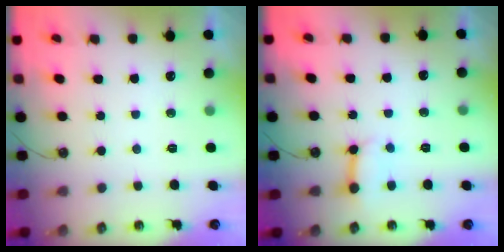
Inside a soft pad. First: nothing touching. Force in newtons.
{"total": 6.0, "press": 6.0, "slide": 0.7}